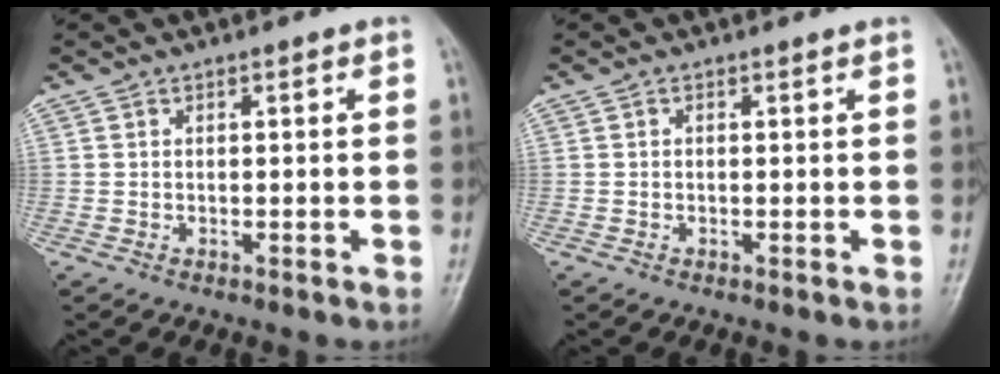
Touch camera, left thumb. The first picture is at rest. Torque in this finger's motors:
{"motor_torque": [0.00, 0.00, -0.03, -0.03, 0.00]}